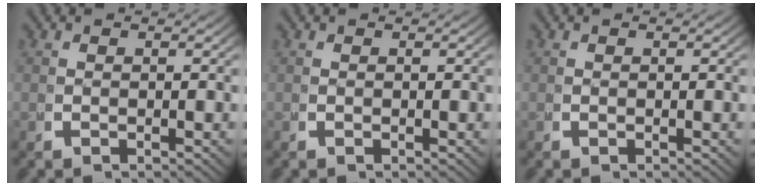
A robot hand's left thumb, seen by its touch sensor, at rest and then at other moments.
{"total": 0.0}
{"total": 0.0}